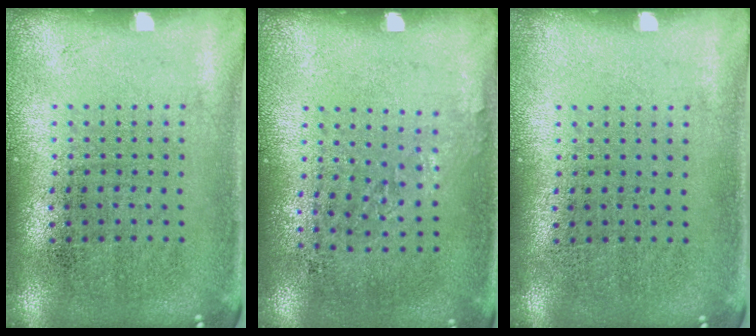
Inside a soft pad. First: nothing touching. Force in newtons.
{"total": 0.9, "press": 0.7, "slide": 0.7}
{"total": 0.0}